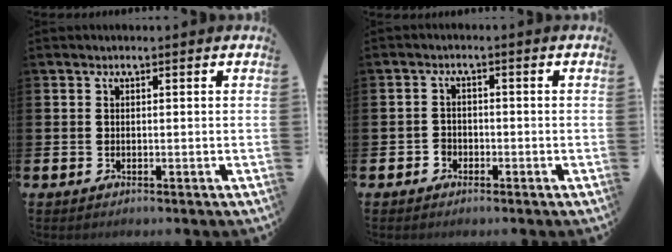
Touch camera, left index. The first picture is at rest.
{"total": 1.7, "force": [-1.1, 1.3, 0.1], "torque": [-0.012, 0.006, -0.023]}